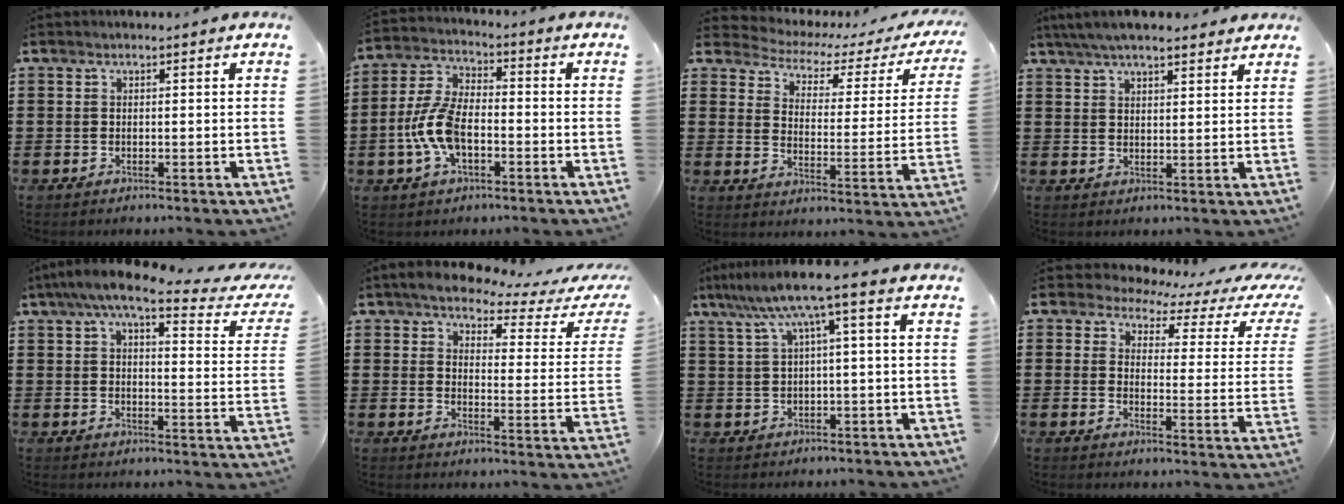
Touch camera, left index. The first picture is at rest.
{"total": 8.7, "force": [-2.5, 4.3, 7.1], "torque": [-0.174, -0.004, -0.053]}
{"total": 2.7, "force": [2.1, 1.2, 1.1], "torque": [-0.041, -0.018, 0.025]}
{"total": 5.3, "force": [4.7, 0.9, 2.3], "torque": [-0.057, -0.003, 0.088]}
{"total": 7.9, "force": [5.9, 0.8, 5.2], "torque": [-0.105, -0.026, 0.096]}
{"total": 4.9, "force": [4.0, 1.1, 2.5], "torque": [-0.065, -0.020, 0.064]}
{"total": 7.1, "force": [2.5, 0.0, 6.6], "torque": [-0.138, -0.013, 0.037]}
{"total": 3.8, "force": [2.8, 1.8, 1.8], "torque": [-0.048, -0.017, 0.040]}